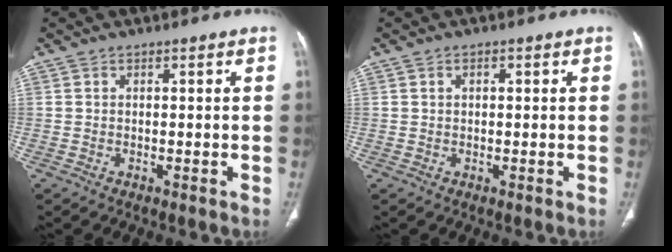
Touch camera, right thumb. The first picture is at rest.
{"total": 0.9, "force": [0.3, 0.6, 0.7], "torque": [-0.012, 0.002, 0.005]}